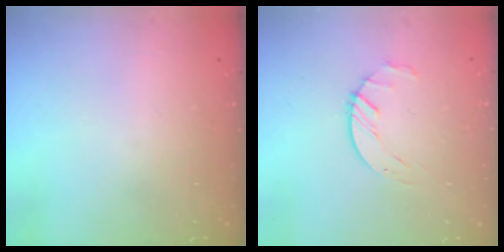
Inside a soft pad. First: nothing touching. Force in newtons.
{"total": 1.6, "press": 1.6, "slide": 0.3}